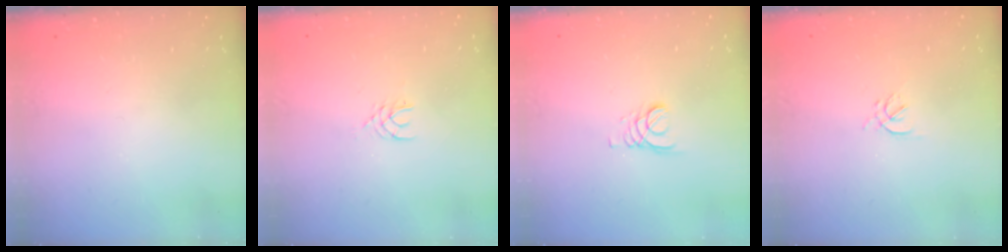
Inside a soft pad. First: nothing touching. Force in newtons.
{"total": 2.9, "press": 2.9, "slide": 0.4}
{"total": 2.4, "press": 2.4, "slide": 0.2}
{"total": 1.7, "press": 1.6, "slide": 0.6}